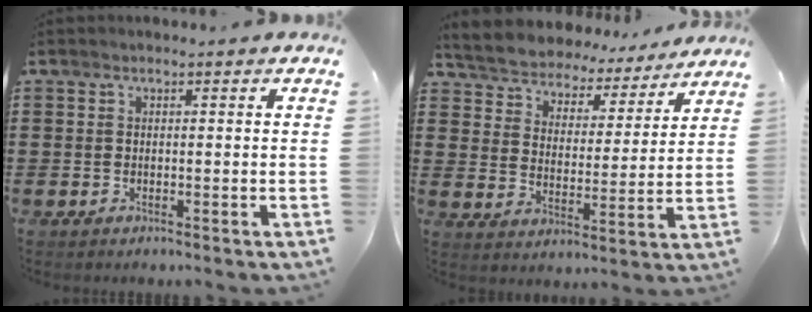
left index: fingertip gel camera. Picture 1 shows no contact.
{"total": 5.2, "force": [5.1, 0.6, -0.4], "torque": [-0.023, -0.041, 0.086]}